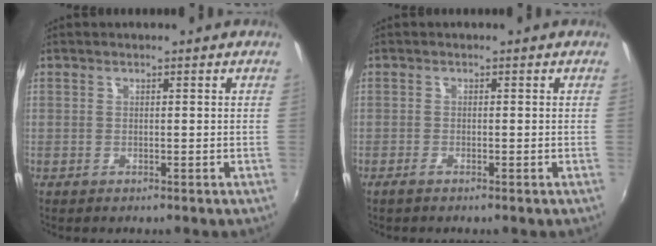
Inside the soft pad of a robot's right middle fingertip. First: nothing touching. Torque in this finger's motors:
{"motor_torque": [-0.10, -0.08, -0.01, -0.01]}